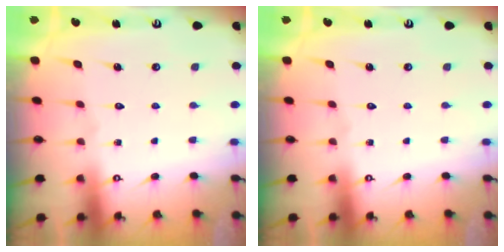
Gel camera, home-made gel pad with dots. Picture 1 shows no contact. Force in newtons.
{"total": 0.0}